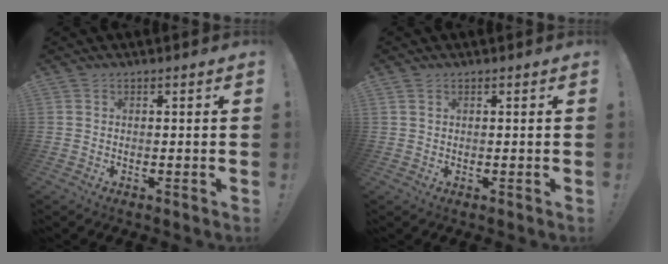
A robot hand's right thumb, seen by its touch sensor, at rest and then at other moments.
{"total": 1.0, "force": [0.7, 0.6, 0.4], "torque": [-0.001, -0.002, 0.011]}